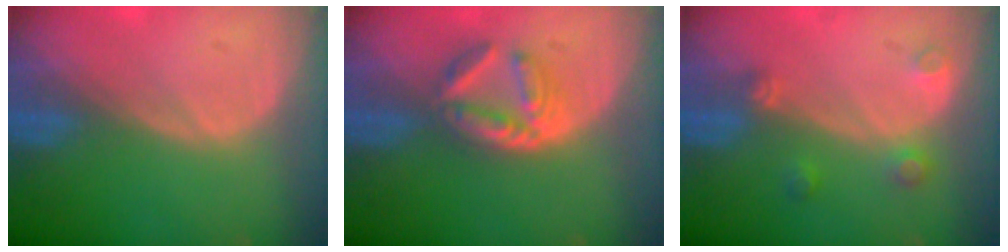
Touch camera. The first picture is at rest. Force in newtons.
{"total": 6.2, "press": 5.4, "slide": 3.2}
{"total": 3.2, "press": 2.9, "slide": 1.4}